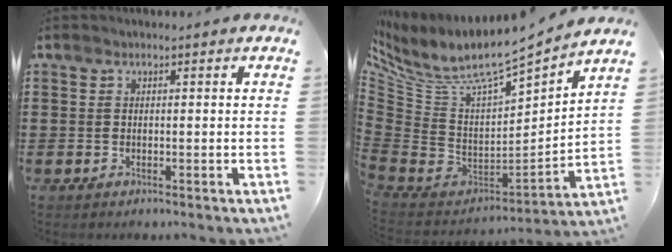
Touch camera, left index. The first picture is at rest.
{"total": 7.2, "force": [5.5, 1.9, 4.3], "torque": [-0.107, -0.053, 0.090]}